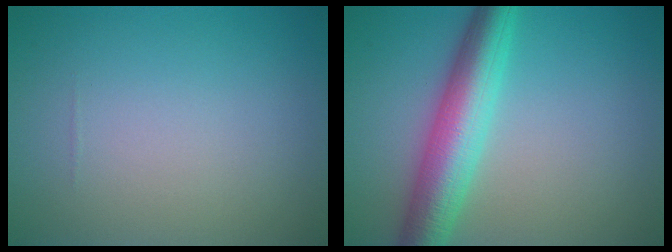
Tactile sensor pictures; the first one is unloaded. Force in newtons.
{"total": 6.6, "press": 6.6, "slide": 0.1}